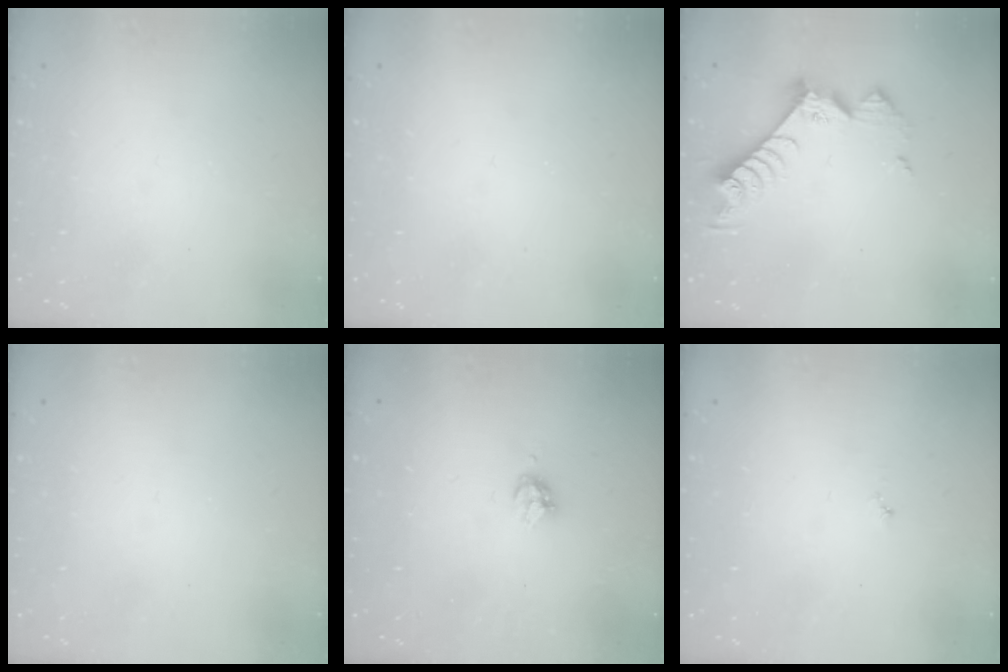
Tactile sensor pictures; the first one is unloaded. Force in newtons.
{"total": 0.0}
{"total": 9.6, "press": 9.5, "slide": 0.7}
{"total": 0.0}
{"total": 4.2, "press": 4.1, "slide": 0.5}
{"total": 3.0, "press": 2.9, "slide": 0.3}